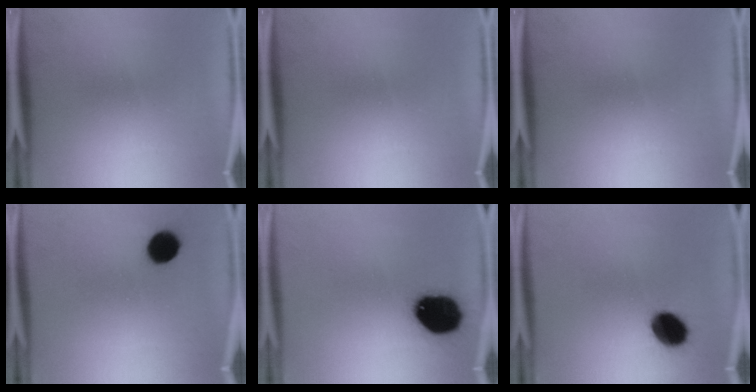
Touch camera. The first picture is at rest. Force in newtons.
{"total": 0.0}
{"total": 0.0}
{"total": 7.4}
{"total": 17.2}
{"total": 9.5}